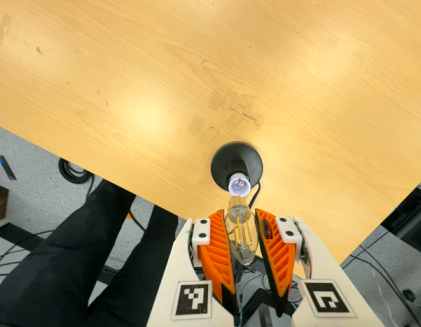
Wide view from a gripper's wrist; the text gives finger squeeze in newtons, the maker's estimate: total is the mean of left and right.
{"total": 12.2, "left": 13.3, "right": 11.0}